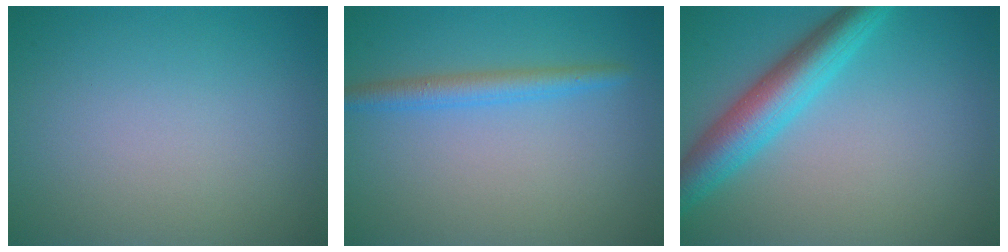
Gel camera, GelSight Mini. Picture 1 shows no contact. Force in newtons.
{"total": 2.4, "press": 2.4, "slide": 0.2}
{"total": 5.6, "press": 5.6, "slide": 0.2}